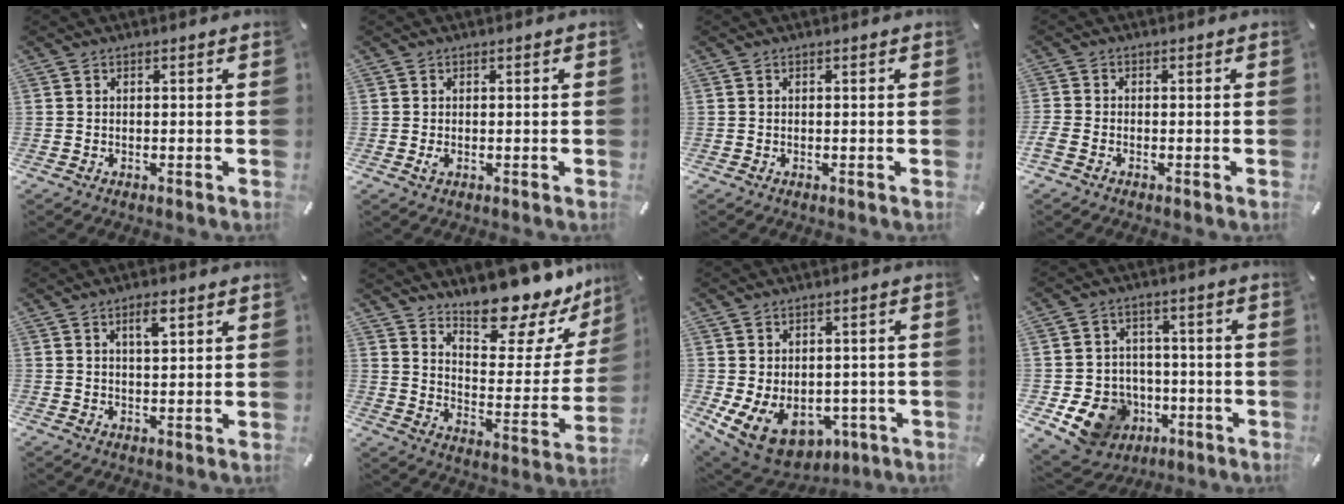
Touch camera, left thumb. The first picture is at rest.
{"total": 0.8, "force": [-0.1, 0.6, 0.4], "torque": [-0.007, 0.002, -0.002]}
{"total": 0.0}
{"total": 1.6, "force": [-1.1, 0.8, 0.7], "torque": [-0.018, 0.001, -0.023]}
{"total": 3.8, "force": [1.9, 1.1, 3.1], "torque": [-0.050, -0.002, 0.028]}
{"total": 17.0, "force": [15.1, 4.9, 5.9], "torque": [-0.072, -0.134, 0.251]}
{"total": 10.5, "force": [-3.8, 7.9, 5.7], "torque": [-0.094, 0.009, -0.059]}
{"total": 11.8, "force": [-4.4, 10.2, 3.8], "torque": [-0.068, 0.027, -0.068]}